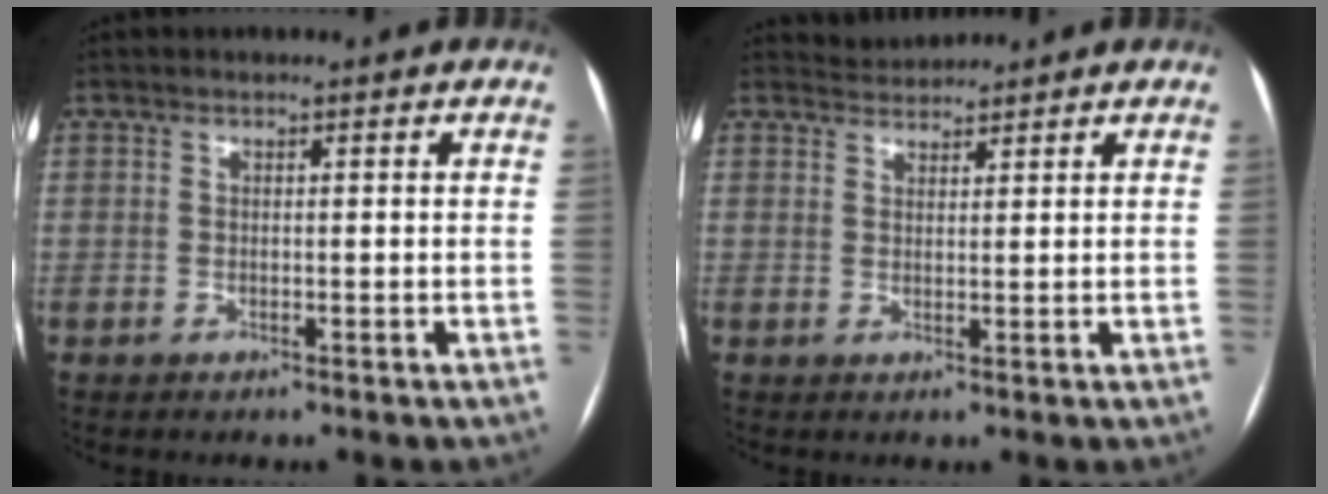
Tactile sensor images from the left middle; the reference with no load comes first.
{"total": 2.1, "force": [2.0, -0.1, -0.7], "torque": [0.001, 0.009, 0.042]}